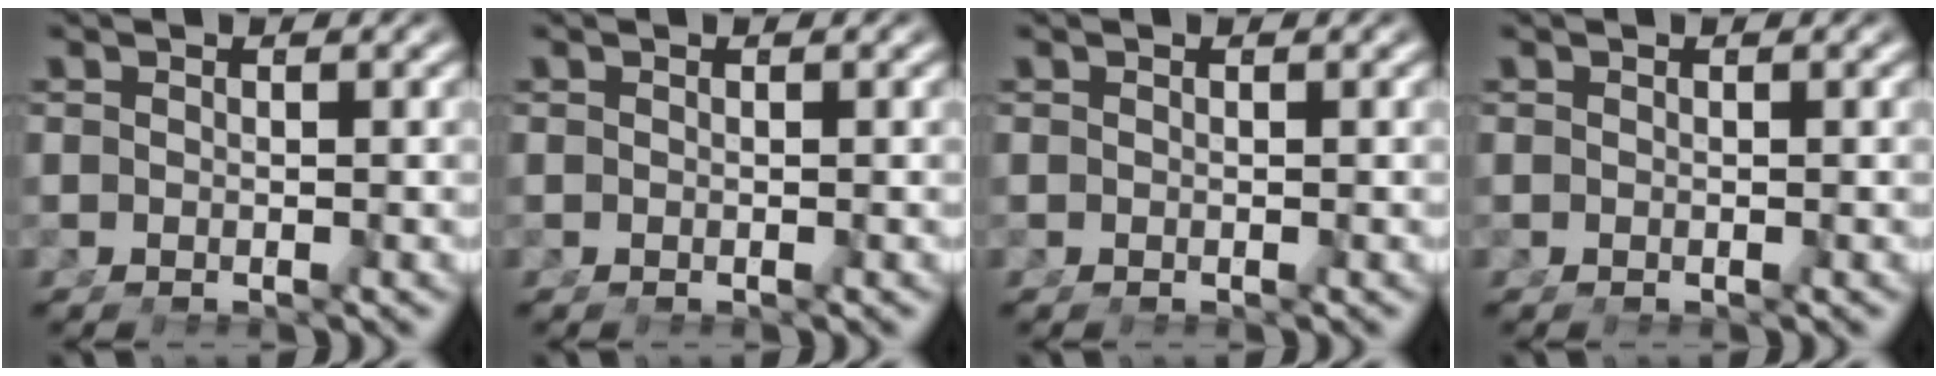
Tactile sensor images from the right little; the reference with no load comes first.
{"total": 0.0}
{"total": 0.0}
{"total": 0.0}